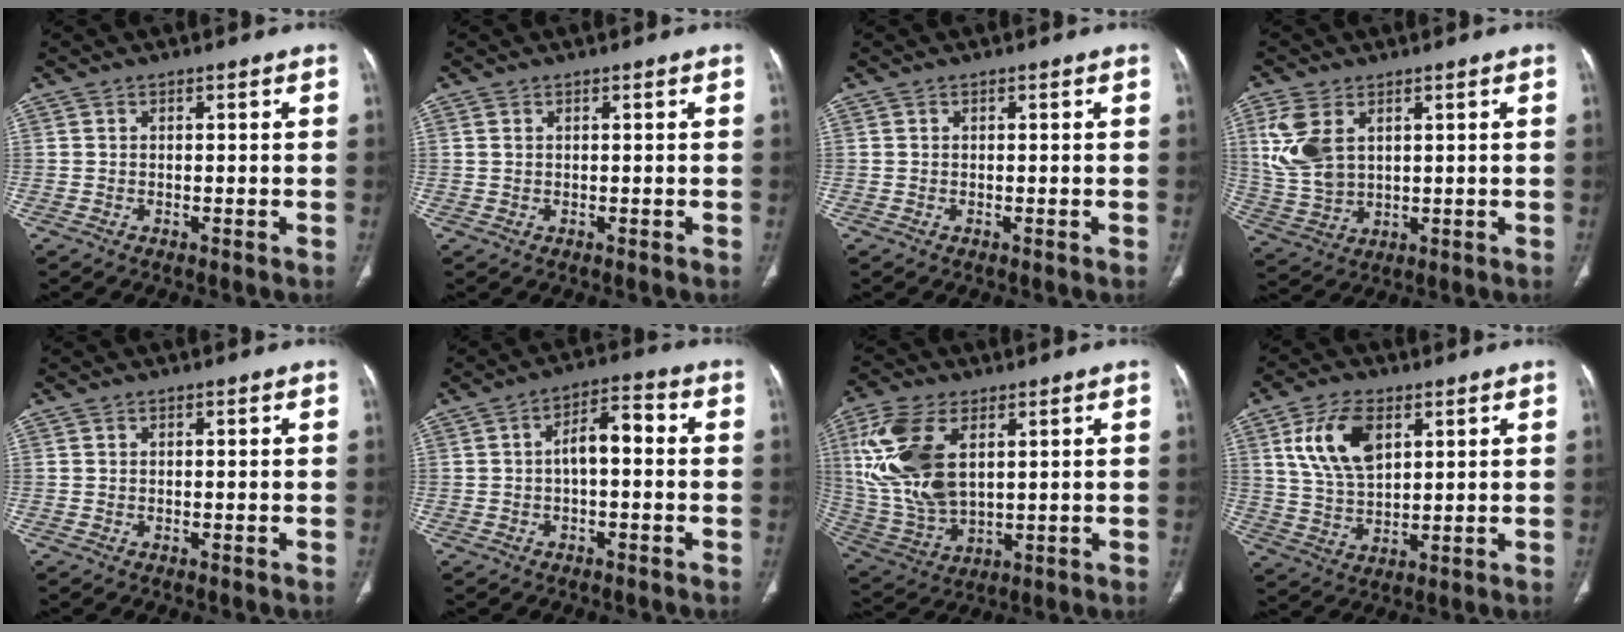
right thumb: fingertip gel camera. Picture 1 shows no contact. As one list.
[{"total": 0.6, "force": [0.3, 0.3, 0.4], "torque": [-0.007, 0.004, 0.006]}, {"total": 0.0}, {"total": 9.8, "force": [3.3, 6.2, 6.9], "torque": [-0.150, -0.007, 0.078]}, {"total": 0.0}, {"total": 6.1, "force": [-0.2, 2.9, 5.4], "torque": [-0.083, 0.031, -0.012]}, {"total": 17.2, "force": [4.6, 9.6, 13.5], "torque": [-0.288, -0.010, 0.098]}, {"total": 11.4, "force": [4.6, 6.3, 8.3], "torque": [-0.149, -0.012, 0.094]}]